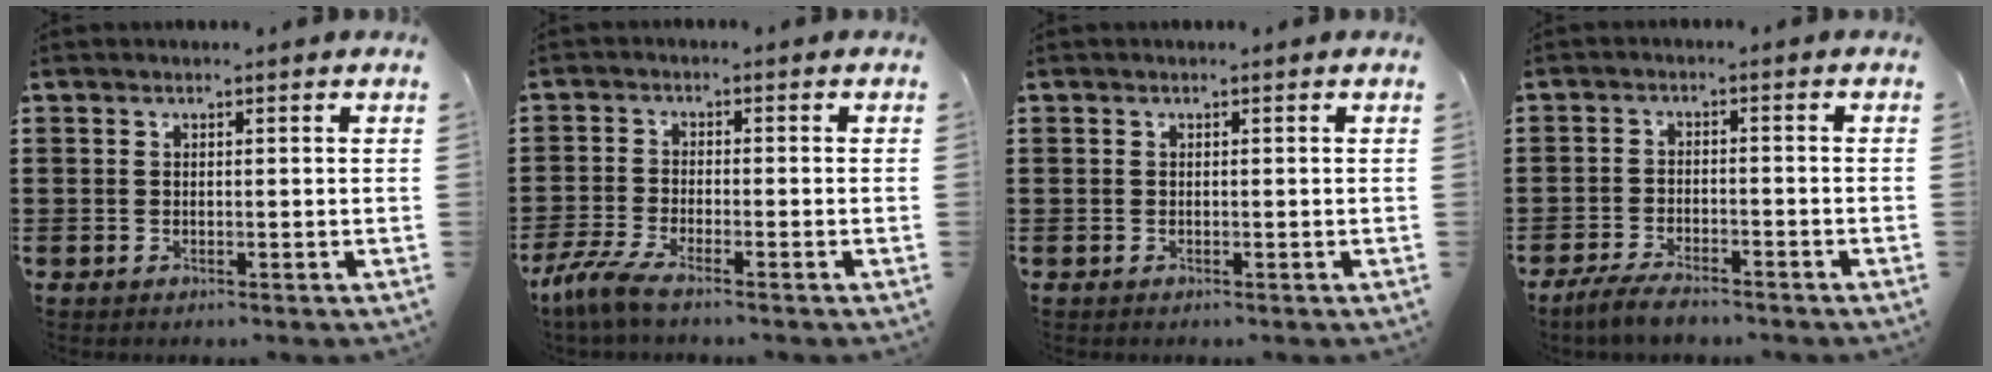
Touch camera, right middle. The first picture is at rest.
{"total": 4.4, "force": [-3.6, 0.4, 2.4], "torque": [-0.076, -0.015, -0.079]}
{"total": 0.0}
{"total": 4.1, "force": [-3.7, 1.0, 1.5], "torque": [-0.040, -0.002, -0.076]}